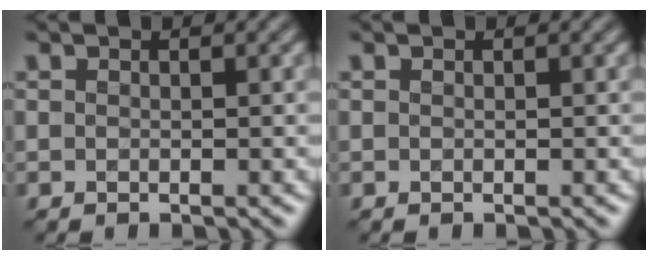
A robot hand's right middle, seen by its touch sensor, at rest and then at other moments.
{"total": 0.0}